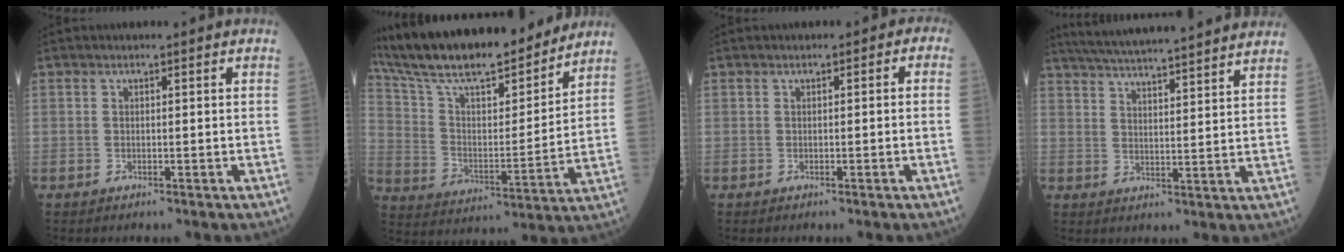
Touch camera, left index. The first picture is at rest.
{"total": 22.1, "force": [19.3, 3.1, 10.3], "torque": [-0.184, 0.003, 0.313]}
{"total": 1.3, "force": [-0.5, 0.9, 0.8], "torque": [-0.003, 0.008, -0.013]}
{"total": 20.6, "force": [18.6, 0.8, 8.8], "torque": [-0.146, 0.011, 0.254]}